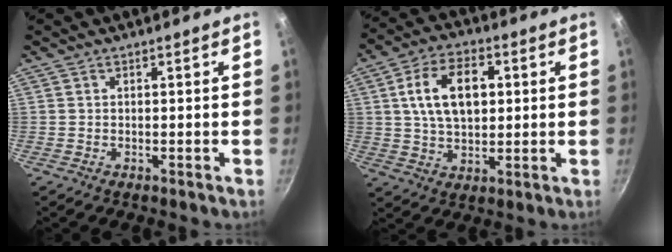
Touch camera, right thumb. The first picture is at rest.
{"total": 12.8, "force": [2.5, 7.9, 9.8], "torque": [-0.150, 0.008, 0.040]}